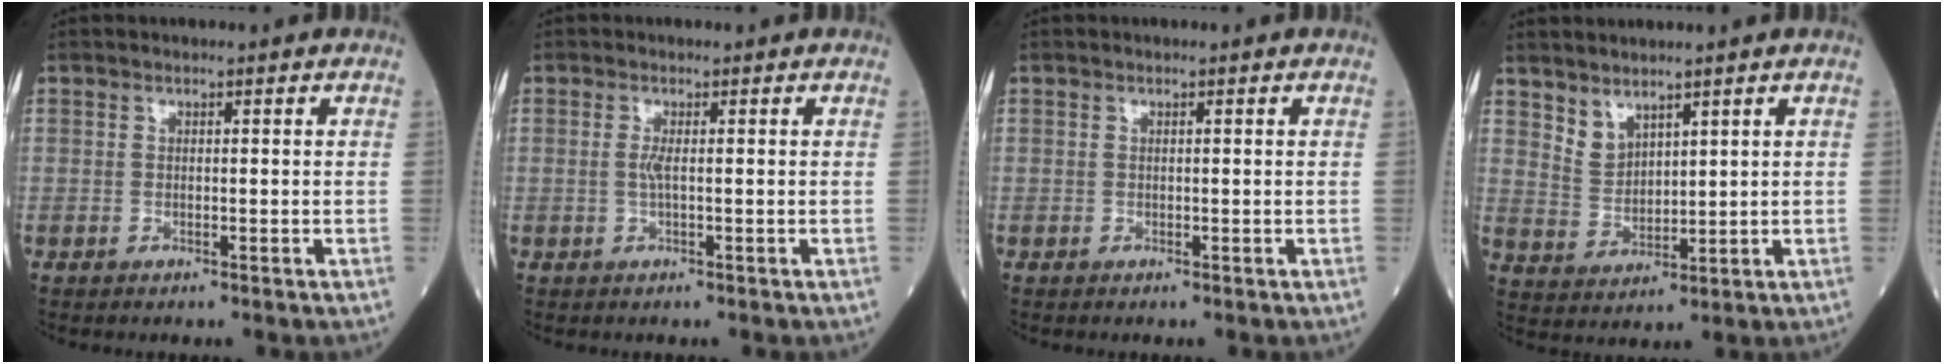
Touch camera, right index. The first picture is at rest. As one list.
[{"total": 1.3, "force": [0.0, 0.0, 1.3], "torque": [-0.035, -0.001, -0.003]}, {"total": 0.0}, {"total": 4.0, "force": [3.3, 1.8, 1.6], "torque": [-0.038, 0.000, 0.078]}]